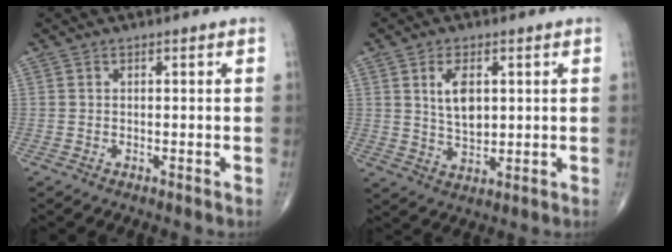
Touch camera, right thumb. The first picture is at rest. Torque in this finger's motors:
{"motor_torque": [-0.23, 0.51, 0.24, 0.23, -0.03]}